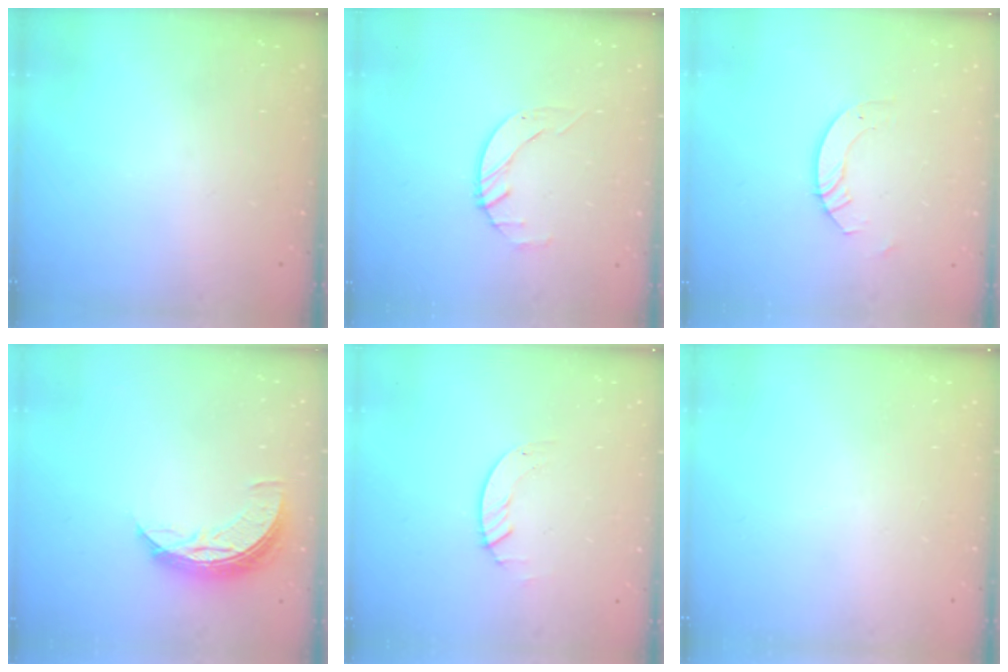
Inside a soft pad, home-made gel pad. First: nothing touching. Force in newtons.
{"total": 2.1, "press": 2.0, "slide": 0.3}
{"total": 4.8, "press": 4.8, "slide": 0.4}
{"total": 8.4, "press": 8.4, "slide": 0.4}
{"total": 1.4, "press": 1.4, "slide": 0.2}
{"total": 0.0}